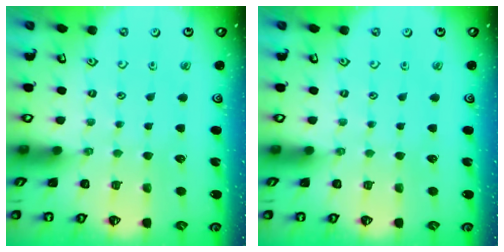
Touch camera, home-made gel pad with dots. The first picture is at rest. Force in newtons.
{"total": 0.0}